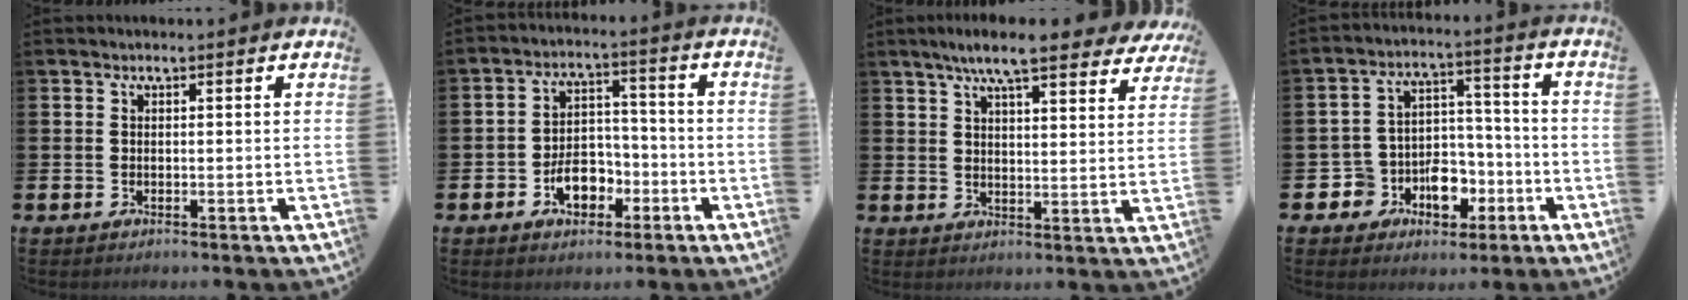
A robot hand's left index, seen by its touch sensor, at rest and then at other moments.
{"total": 5.9, "force": [-2.6, 4.1, 3.4], "torque": [-0.051, 0.010, -0.051]}
{"total": 7.9, "force": [6.9, 1.1, 3.6], "torque": [-0.071, -0.026, 0.120]}
{"total": 7.8, "force": [-3.2, 6.3, 3.3], "torque": [-0.091, 0.015, -0.057]}